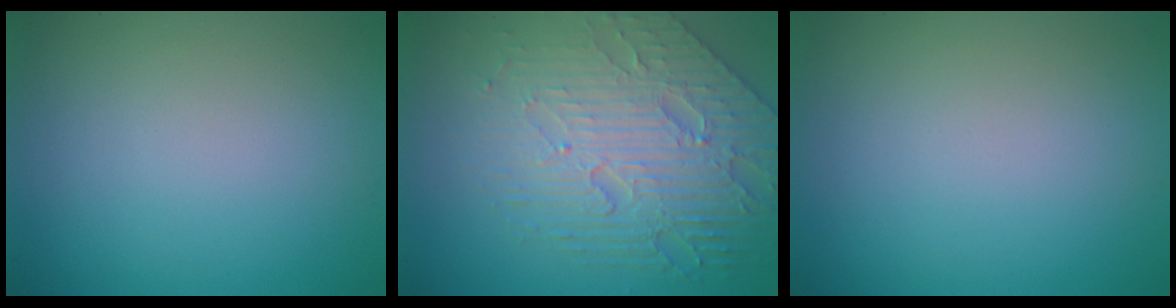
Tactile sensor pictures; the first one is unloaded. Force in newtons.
{"total": 7.3, "press": 5.5, "slide": 4.8}
{"total": 0.0}